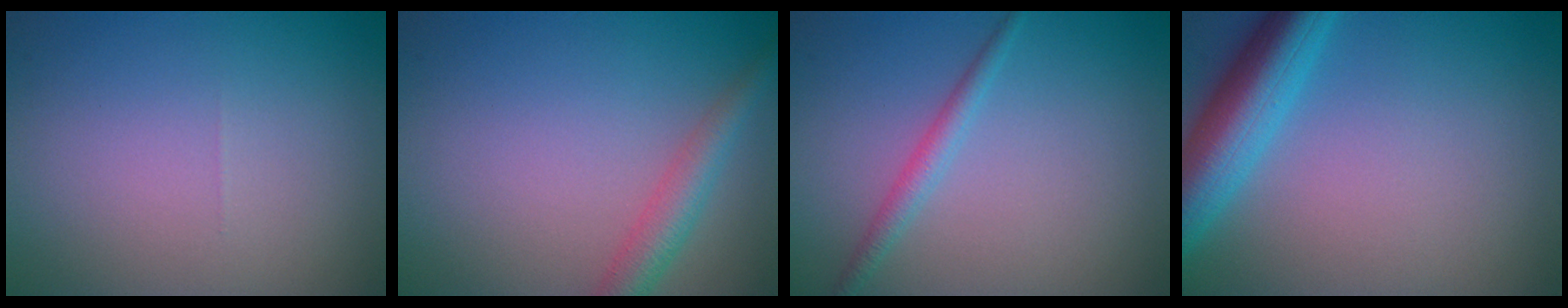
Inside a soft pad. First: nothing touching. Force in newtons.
{"total": 2.9, "press": 2.9, "slide": 0.2}
{"total": 1.7, "press": 1.7, "slide": 0.1}
{"total": 6.3, "press": 6.3, "slide": 0.3}